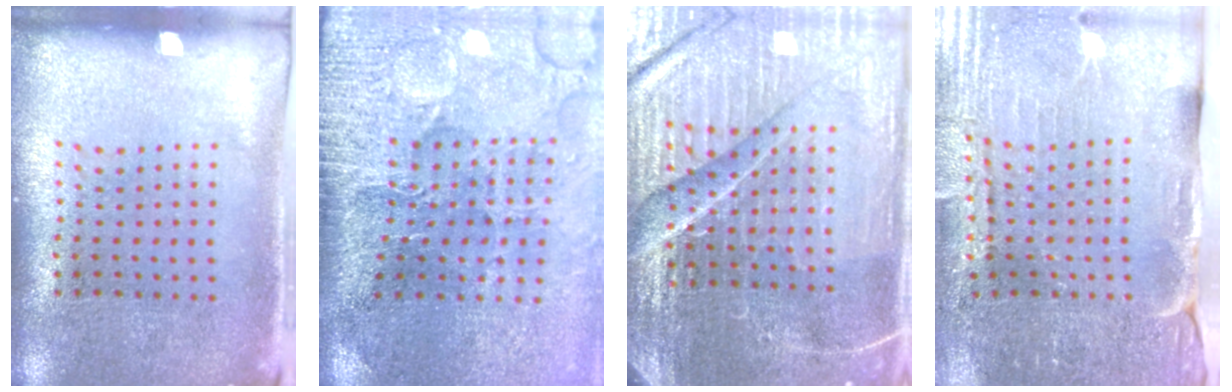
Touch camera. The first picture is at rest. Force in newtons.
{"total": 3.7, "press": 3.4, "slide": 1.4}
{"total": 6.1, "press": 5.5, "slide": 2.6}
{"total": 3.5, "press": 3.5, "slide": 0.4}